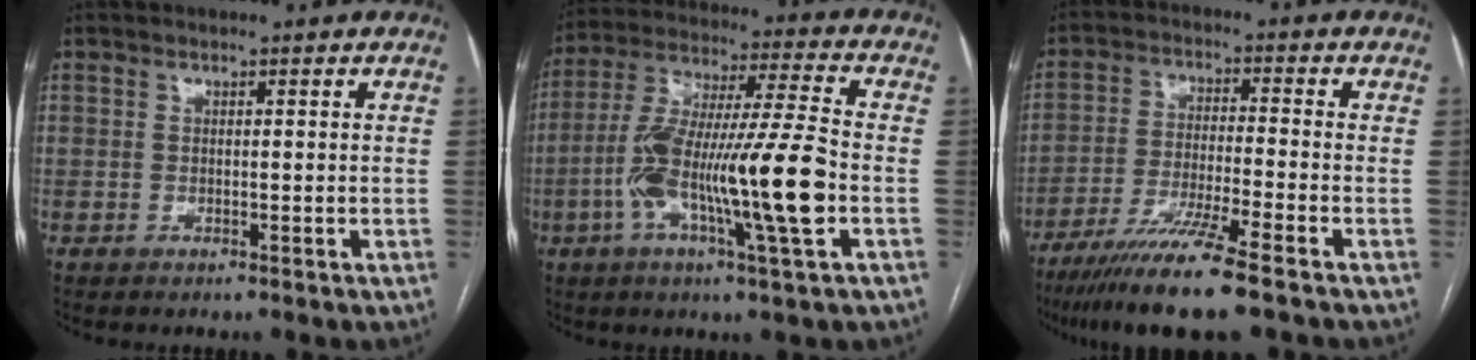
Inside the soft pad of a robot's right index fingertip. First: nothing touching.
{"total": 18.1, "force": [-4.5, 0.5, 17.5], "torque": [-0.331, -0.001, -0.083]}
{"total": 11.5, "force": [-8.3, -0.9, 7.9], "torque": [-0.142, -0.034, -0.145]}